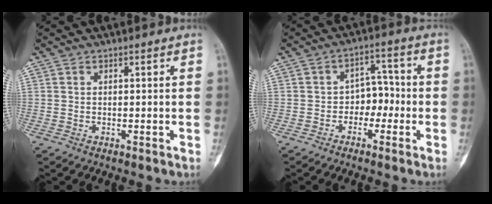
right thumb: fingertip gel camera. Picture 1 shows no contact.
{"total": 5.8, "force": [-1.6, 4.3, 3.5], "torque": [-0.018, 0.030, -0.038]}